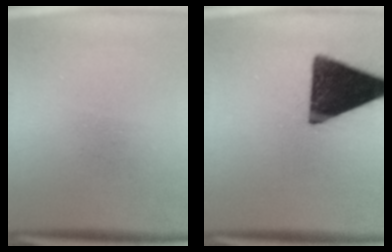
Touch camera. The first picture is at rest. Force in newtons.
{"total": 17.1}